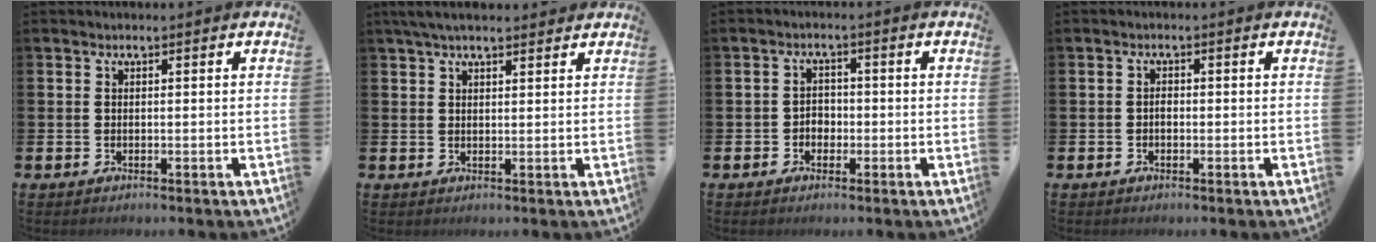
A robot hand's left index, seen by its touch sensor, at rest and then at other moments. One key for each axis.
{"total": 3.6, "fx": 3.1, "fy": 0.9, "fz": 1.6, "tx": -0.033, "ty": -0.004, "tz": 0.056}
{"total": 2.2, "fx": -0.9, "fy": 1.8, "fz": 0.8, "tx": -0.001, "ty": 0.000, "tz": -0.025}
{"total": 1.0, "fx": -0.4, "fy": 0.7, "fz": 0.6, "tx": -0.003, "ty": -0.001, "tz": -0.010}